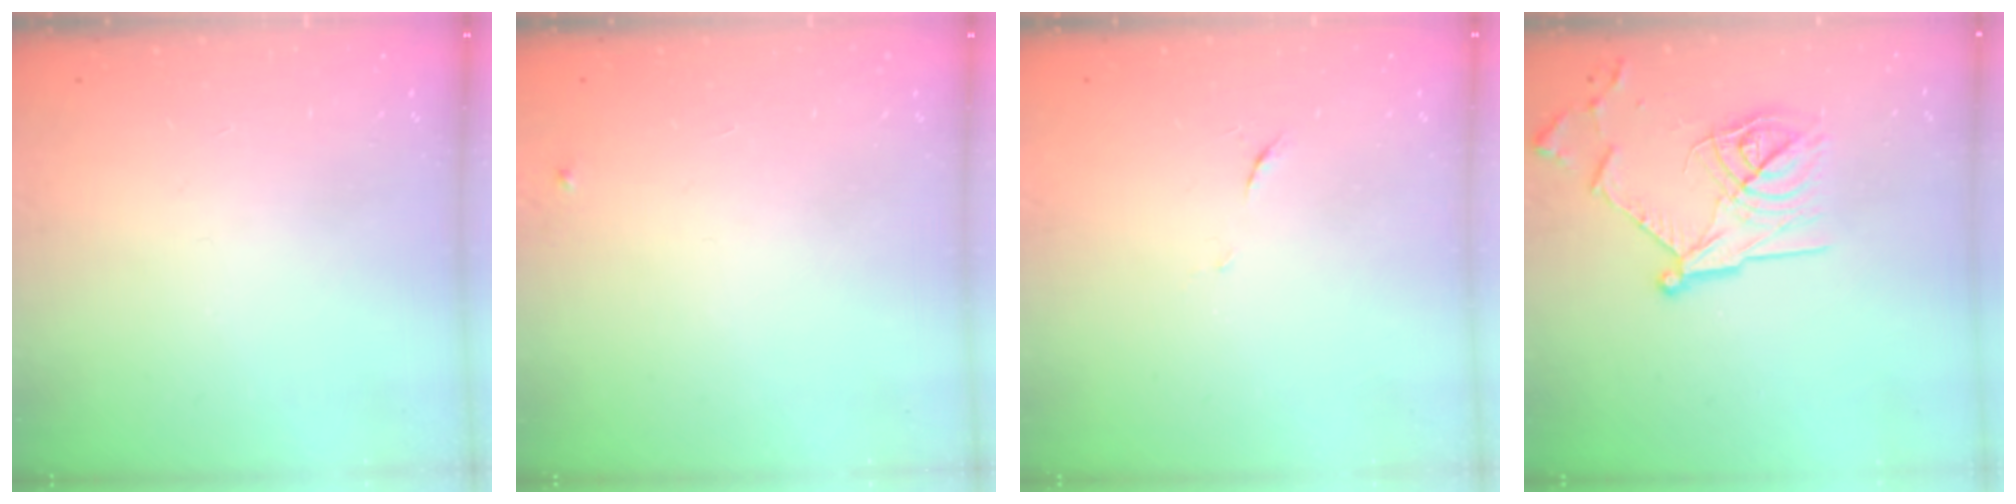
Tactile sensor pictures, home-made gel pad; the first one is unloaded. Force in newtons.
{"total": 2.7, "press": 2.7, "slide": 0.2}
{"total": 4.3, "press": 4.1, "slide": 1.2}
{"total": 18.1, "press": 18.1, "slide": 1.0}